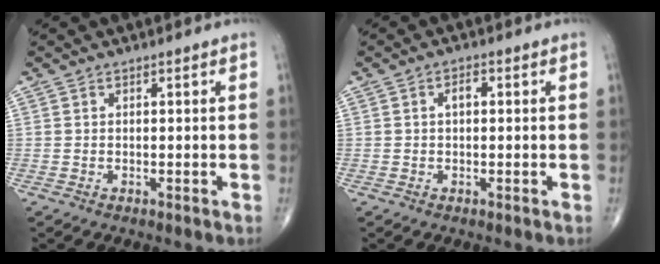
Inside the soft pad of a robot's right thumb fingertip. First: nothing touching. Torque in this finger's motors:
{"motor_torque": [0.25, 0.88, 0.57, 0.06, 0.00]}